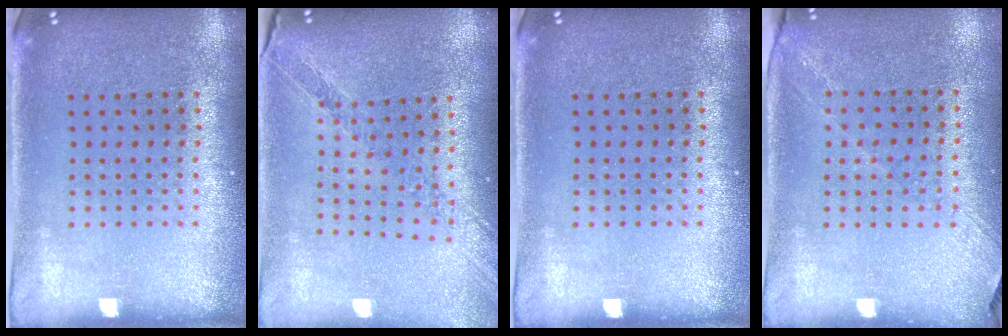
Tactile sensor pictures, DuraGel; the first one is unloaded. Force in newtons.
{"total": 1.1, "press": 1.1, "slide": 0.2}
{"total": 0.0}
{"total": 1.3, "press": 1.1, "slide": 0.7}